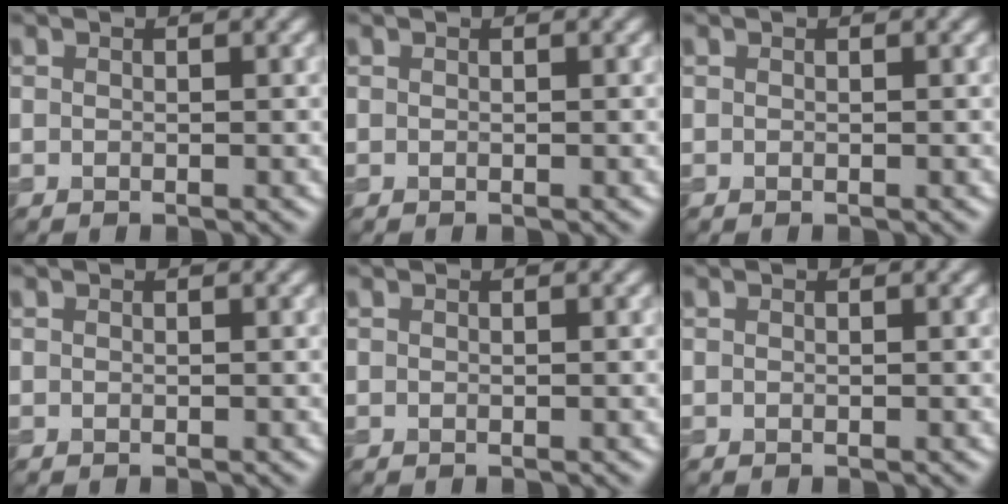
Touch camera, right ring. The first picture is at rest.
{"total": 0.0}
{"total": 0.0}
{"total": 0.0}
{"total": 0.0}
{"total": 0.0}